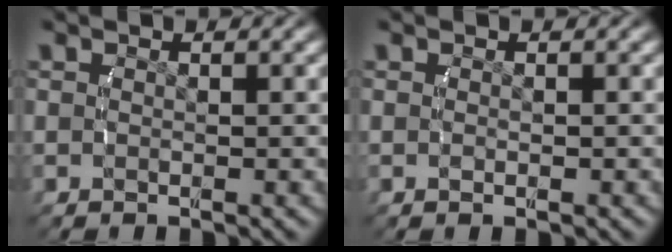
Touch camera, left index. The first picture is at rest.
{"total": 0.7, "force": [-0.2, 0.5, 0.5], "torque": [-0.015, -0.005, -0.001]}